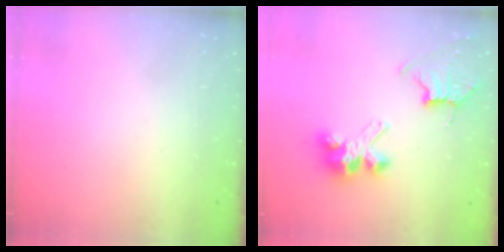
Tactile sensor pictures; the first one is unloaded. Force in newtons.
{"total": 8.4, "press": 8.3, "slide": 0.7}